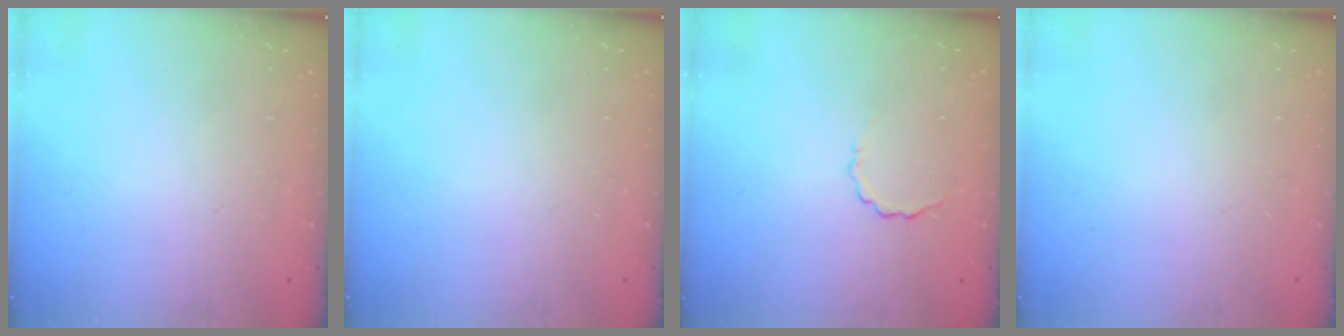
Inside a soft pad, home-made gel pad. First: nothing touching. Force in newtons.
{"total": 0.0}
{"total": 2.9, "press": 2.7, "slide": 0.9}
{"total": 0.0}